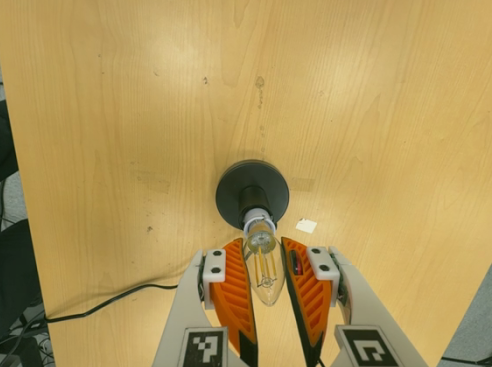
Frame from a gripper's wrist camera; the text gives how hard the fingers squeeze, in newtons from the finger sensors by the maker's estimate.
{"total": 12.2, "left": 13.2, "right": 11.1}